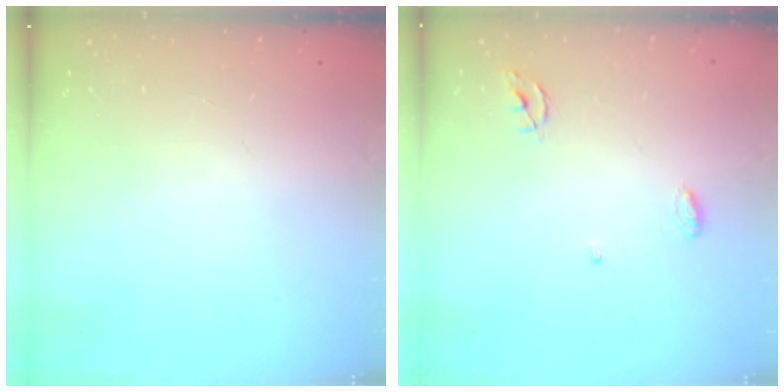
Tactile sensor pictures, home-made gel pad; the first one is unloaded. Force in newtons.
{"total": 3.9, "press": 3.9, "slide": 0.2}